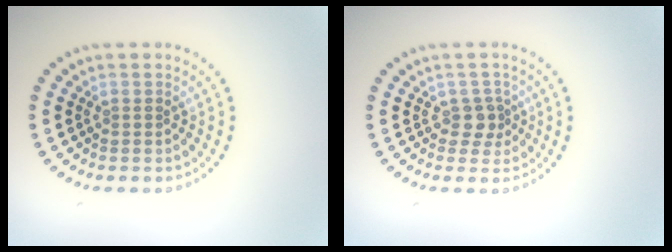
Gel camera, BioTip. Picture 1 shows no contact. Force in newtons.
{"total": 1.8, "press": 1.4, "slide": 1.1}